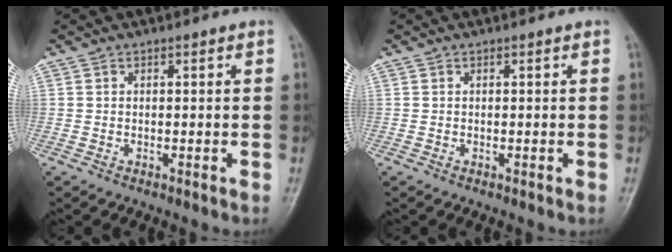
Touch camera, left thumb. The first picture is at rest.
{"total": 0.0}